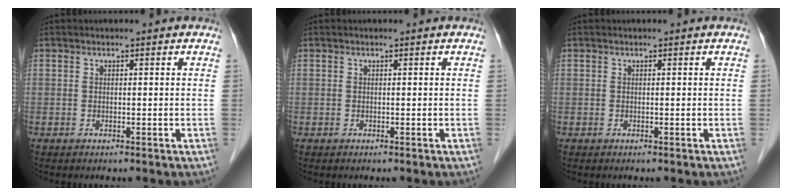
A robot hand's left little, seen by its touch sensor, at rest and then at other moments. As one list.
[{"total": 0.0}, {"total": 0.0}]